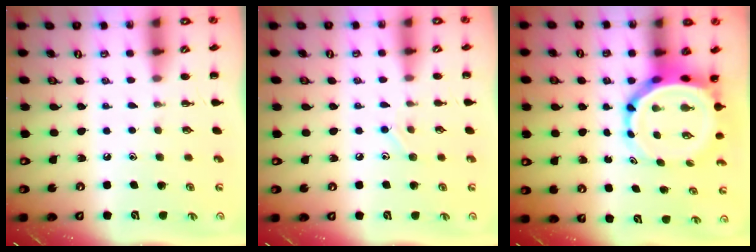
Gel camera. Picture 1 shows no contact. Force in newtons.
{"total": 7.3, "press": 7.0, "slide": 2.1}
{"total": 7.3, "press": 6.9, "slide": 2.5}